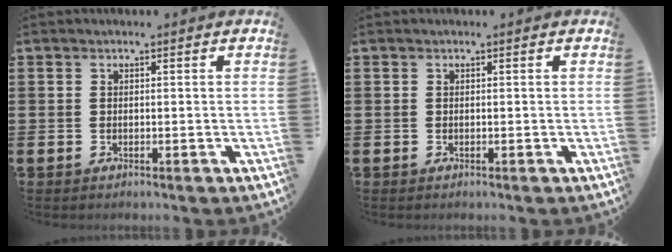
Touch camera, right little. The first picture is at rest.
{"total": 0.0}